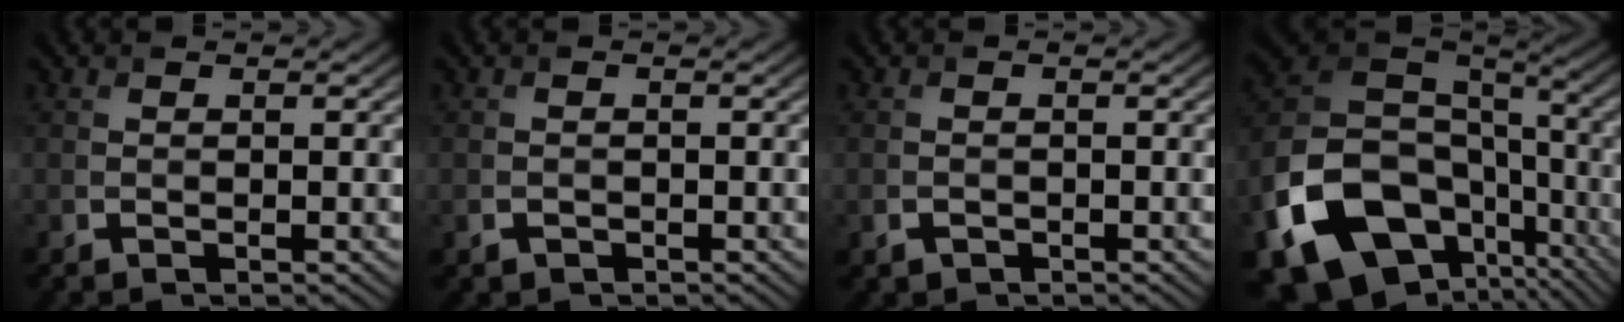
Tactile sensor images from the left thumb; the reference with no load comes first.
{"total": 0.9, "force": [-0.5, 0.7, 0.2], "torque": [-0.003, -0.004, -0.011]}
{"total": 1.2, "force": [-0.7, 1.0, 0.3], "torque": [-0.006, -0.004, -0.015]}
{"total": 21.3, "force": [-9.3, 15.2, 11.7], "torque": [-0.287, -0.049, -0.133]}